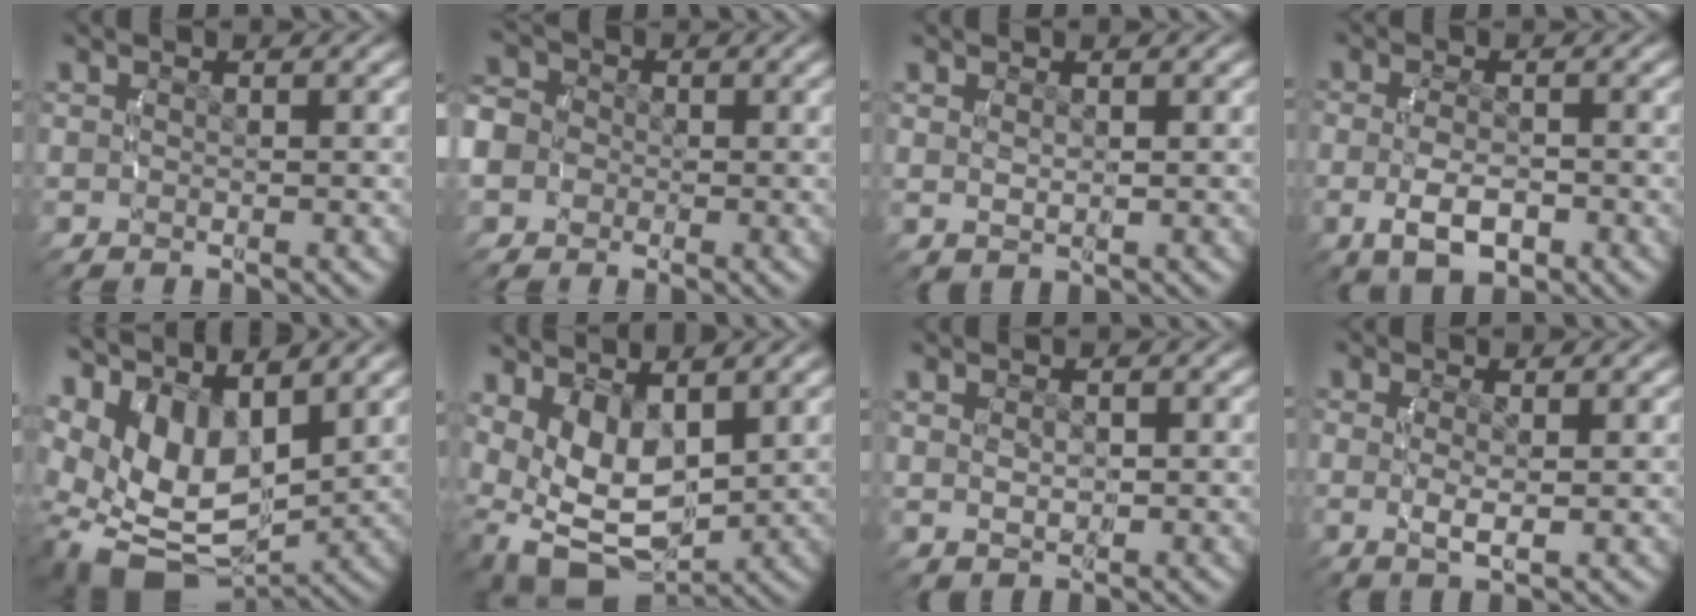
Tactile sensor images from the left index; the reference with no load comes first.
{"total": 8.7, "force": [-0.2, 8.1, 3.2], "torque": [-0.085, -0.017, -0.015]}
{"total": 1.1, "force": [0.5, 0.5, 0.9], "torque": [-0.015, -0.007, 0.018]}
{"total": 4.7, "force": [-1.7, 2.8, 3.4], "torque": [-0.062, -0.014, -0.023]}
{"total": 12.4, "force": [-1.0, 8.9, 8.5], "torque": [-0.200, -0.057, 0.005]}
{"total": 10.2, "force": [-1.8, 7.7, 6.4], "torque": [-0.163, -0.064, -0.011]}
{"total": 1.6, "force": [0.3, 1.1, 1.2], "torque": [-0.021, -0.008, 0.014]}
{"total": 2.2, "force": [0.0, 0.9, 2.0], "torque": [-0.044, -0.013, 0.005]}